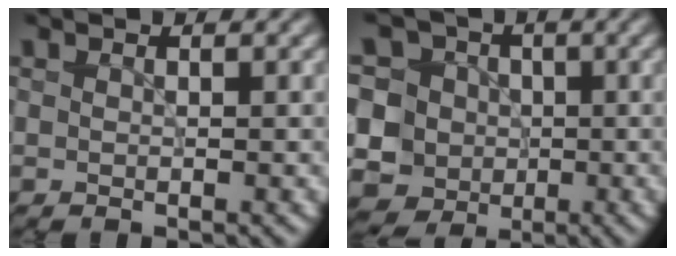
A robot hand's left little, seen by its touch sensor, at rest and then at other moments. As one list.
[{"total": 10.1, "force": [0.0, 9.4, 3.6], "torque": [-0.087, 0.026, -0.037]}]